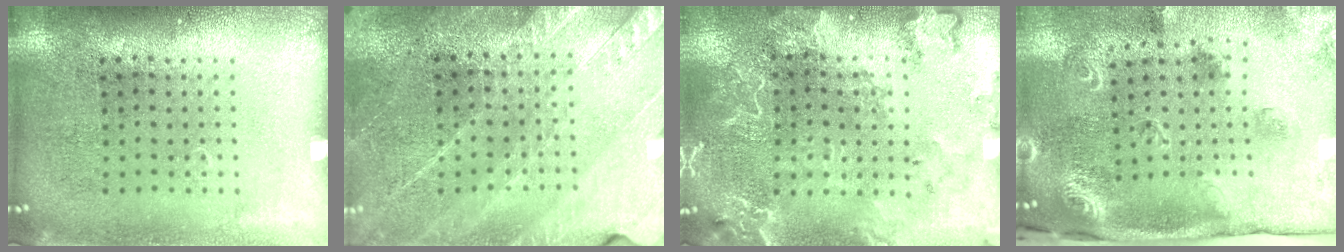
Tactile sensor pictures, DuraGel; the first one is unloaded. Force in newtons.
{"total": 2.6, "press": 2.5, "slide": 0.4}
{"total": 2.4, "press": 2.3, "slide": 0.6}
{"total": 2.1, "press": 1.8, "slide": 1.1}